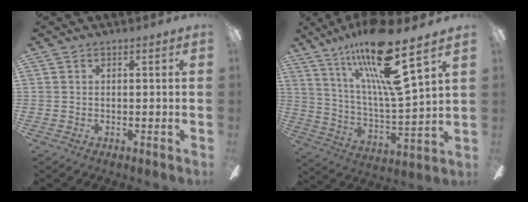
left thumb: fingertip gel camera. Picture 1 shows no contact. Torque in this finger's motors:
{"motor_torque": [0.54, 0.37, 1.84, -0.93, 0.40]}